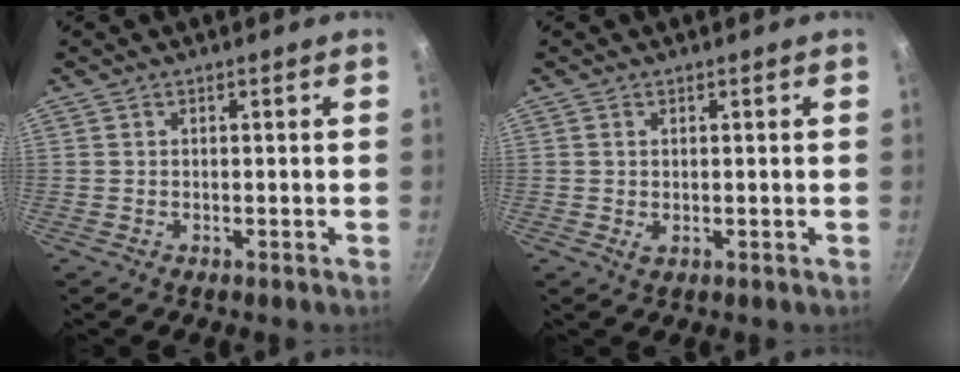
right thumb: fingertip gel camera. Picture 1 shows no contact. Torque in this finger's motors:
{"motor_torque": [-0.31, 0.18, 0.06, 0.33, -0.01]}